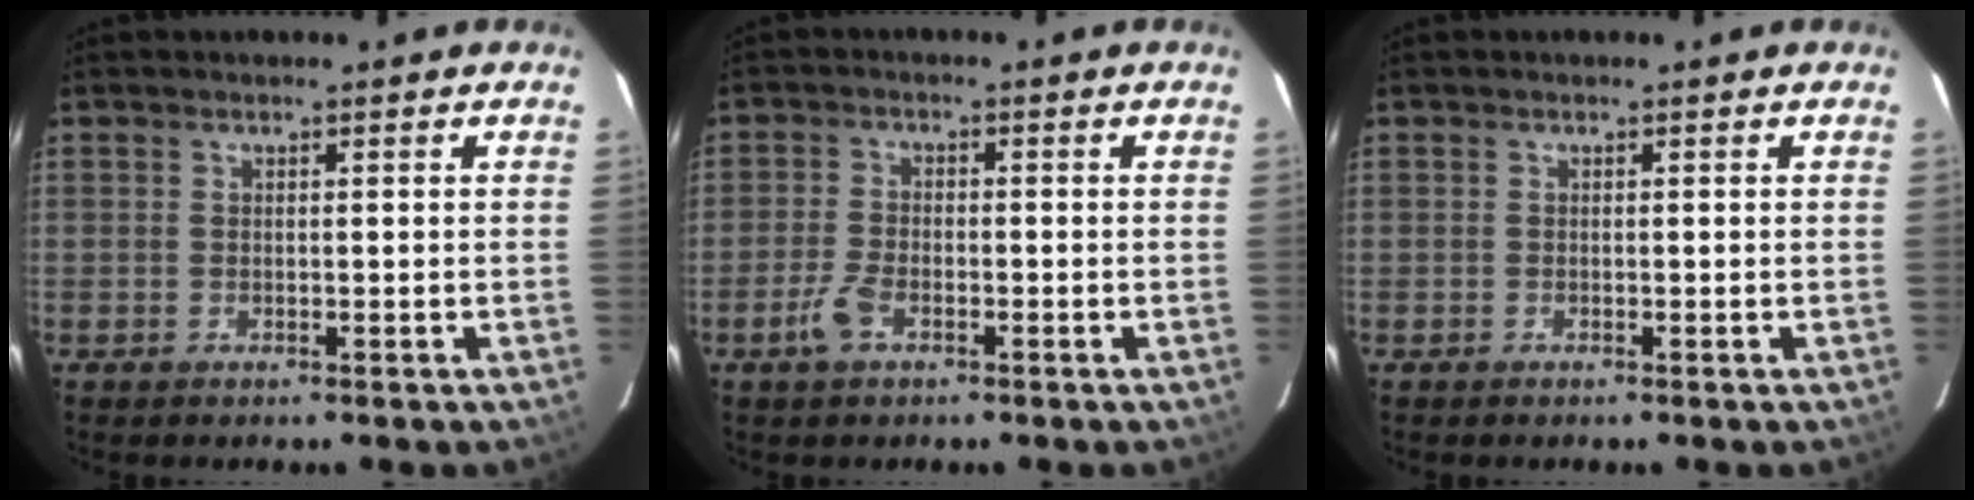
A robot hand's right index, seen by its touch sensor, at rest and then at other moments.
{"total": 4.4, "force": [-2.2, 2.2, 3.1], "torque": [-0.079, 0.000, -0.044]}
{"total": 0.0}